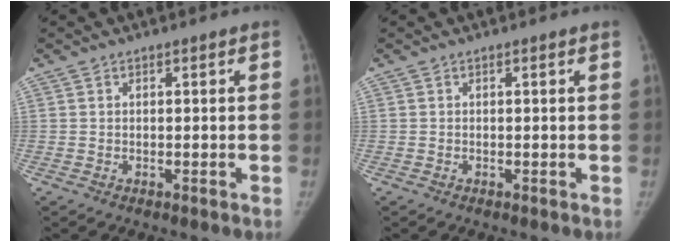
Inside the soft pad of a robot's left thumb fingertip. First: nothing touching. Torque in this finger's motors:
{"motor_torque": [-0.11, -0.15, -0.46, 0.08, -0.05]}